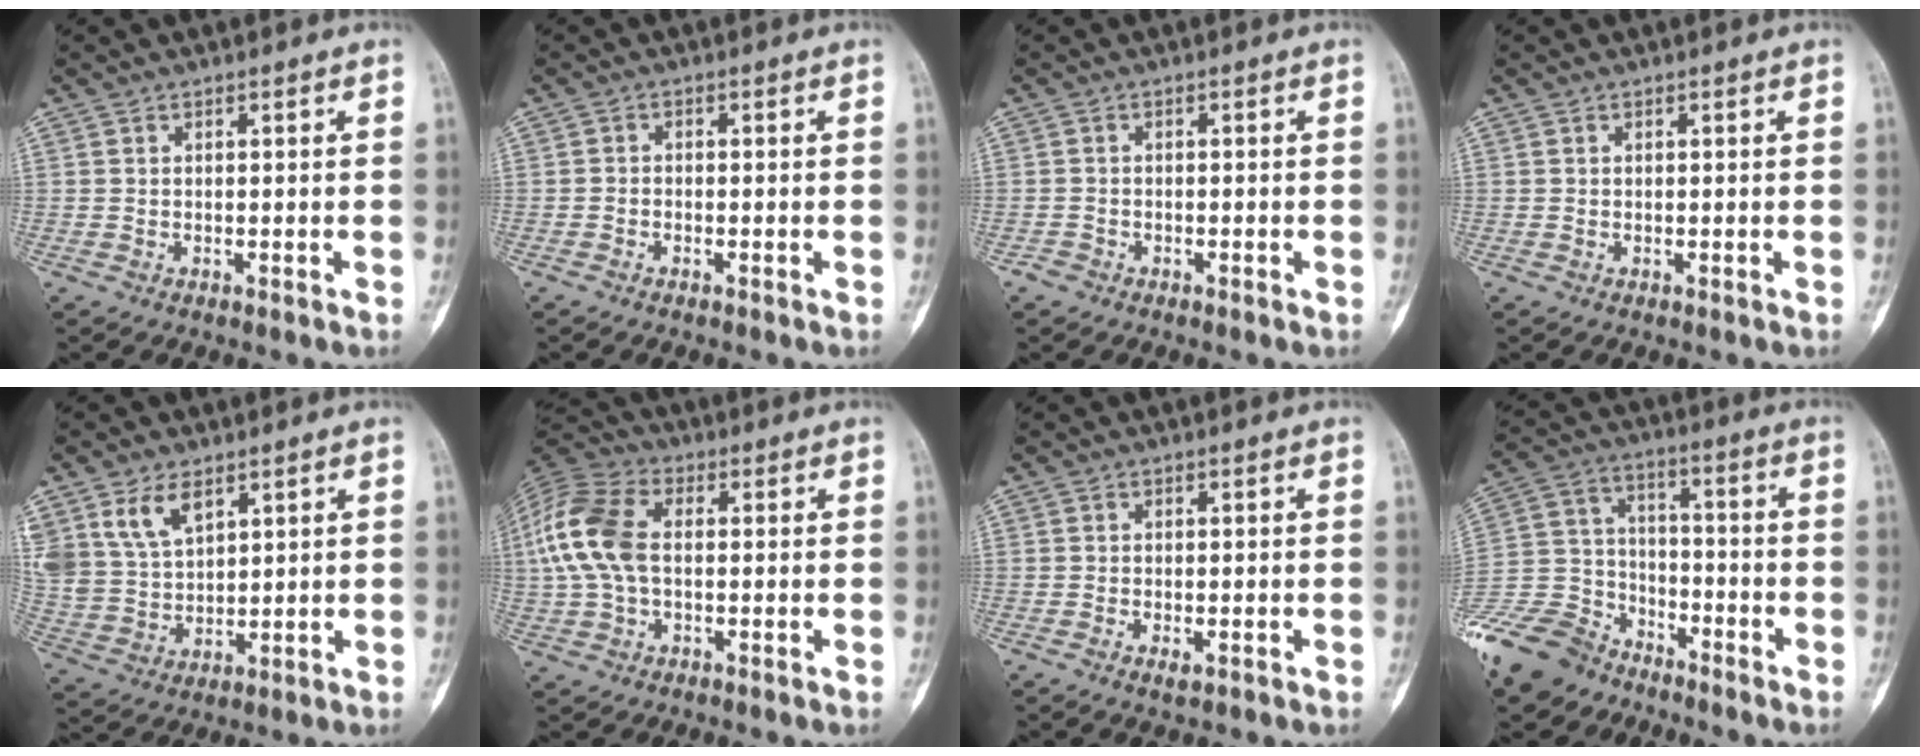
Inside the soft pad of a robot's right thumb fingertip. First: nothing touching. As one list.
[{"total": 0.9, "force": [-0.6, 0.5, 0.4], "torque": [-0.005, 0.005, -0.017]}, {"total": 1.2, "force": [-0.9, 0.8, 0.2], "torque": [0.000, 0.004, -0.022]}, {"total": 0.0}, {"total": 9.6, "force": [5.4, 5.7, 5.5], "torque": [-0.095, -0.016, 0.120]}, {"total": 13.0, "force": [0.7, 8.0, 10.2], "torque": [-0.229, 0.028, 0.008]}, {"total": 1.7, "force": [-0.7, 0.8, 1.3], "torque": [-0.023, 0.000, -0.012]}, {"total": 15.3, "force": [-11.9, 8.5, 4.2], "torque": [-0.076, 0.061, -0.230]}]